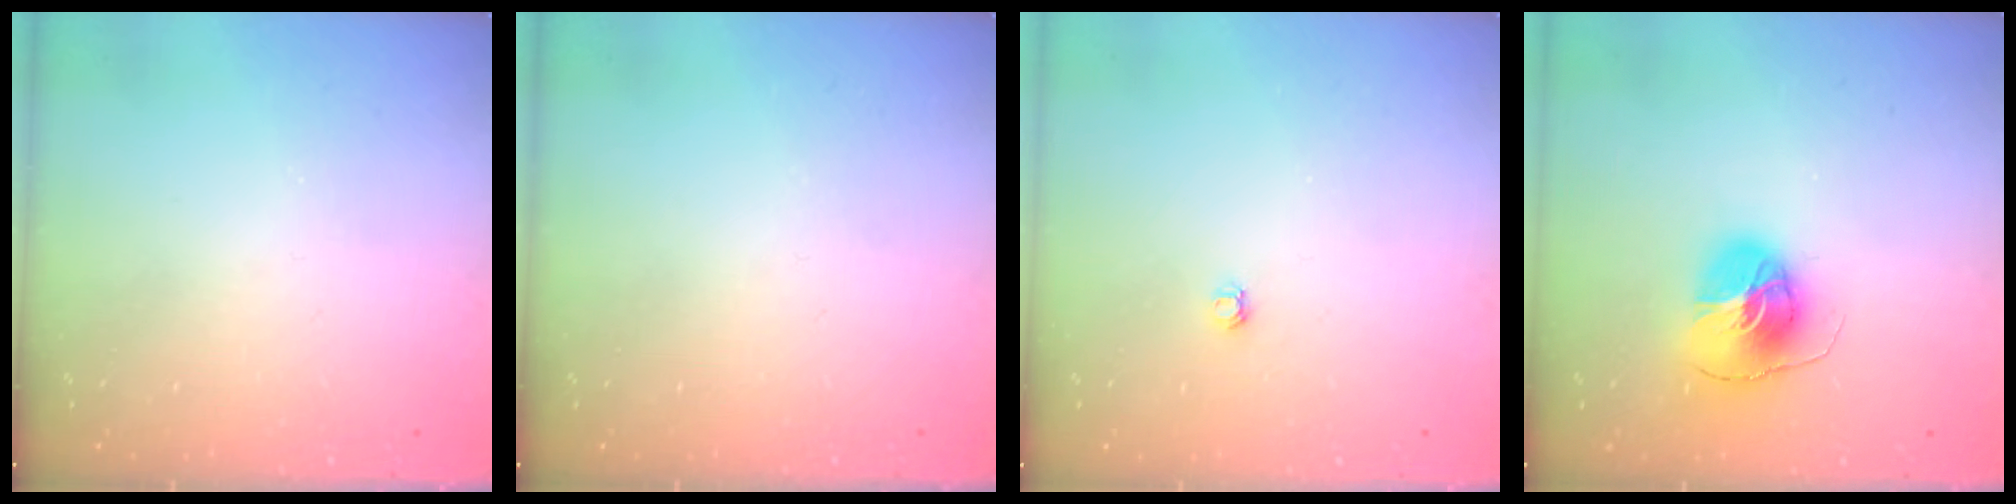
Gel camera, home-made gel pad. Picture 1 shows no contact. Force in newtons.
{"total": 0.0}
{"total": 3.0, "press": 3.0, "slide": 0.4}
{"total": 9.1, "press": 9.1, "slide": 0.8}